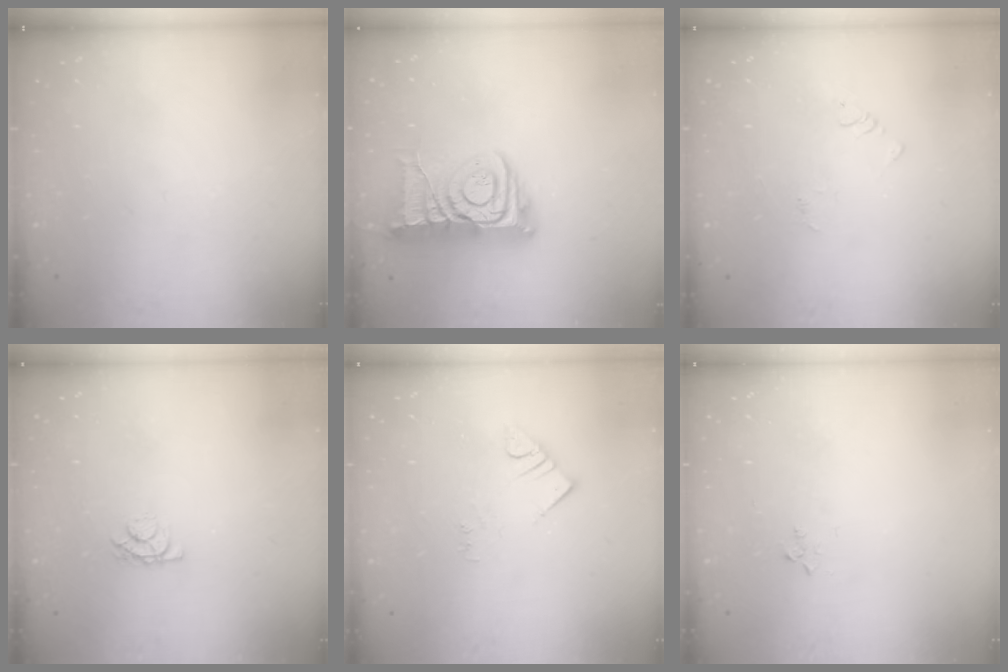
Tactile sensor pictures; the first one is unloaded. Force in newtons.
{"total": 13.5, "press": 13.4, "slide": 1.5}
{"total": 2.4, "press": 2.4, "slide": 0.3}
{"total": 4.2, "press": 4.2, "slide": 0.5}
{"total": 2.8, "press": 2.8, "slide": 0.2}
{"total": 2.9, "press": 2.8, "slide": 0.4}